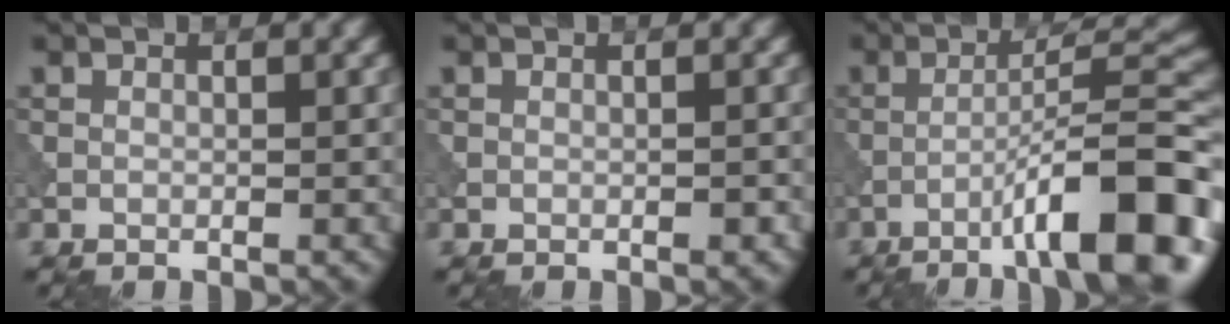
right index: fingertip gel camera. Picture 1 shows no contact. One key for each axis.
{"total": 0.7, "fx": -0.3, "fy": 0.2, "fz": 0.6, "tx": -0.011, "ty": 0.003, "tz": -0.004}
{"total": 11.6, "fx": -5.6, "fy": 2.0, "fz": 10.0, "tx": -0.140, "ty": 0.021, "tz": -0.084}